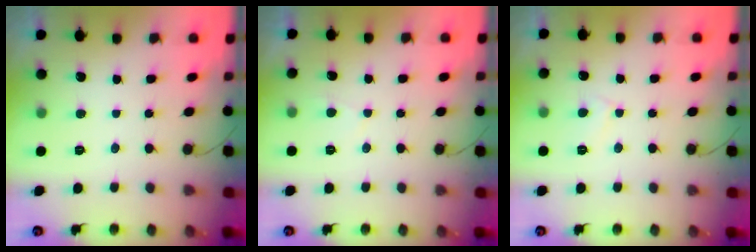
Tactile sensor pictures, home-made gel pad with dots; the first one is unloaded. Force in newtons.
{"total": 2.7, "press": 2.6, "slide": 0.5}
{"total": 2.9, "press": 2.9, "slide": 0.3}